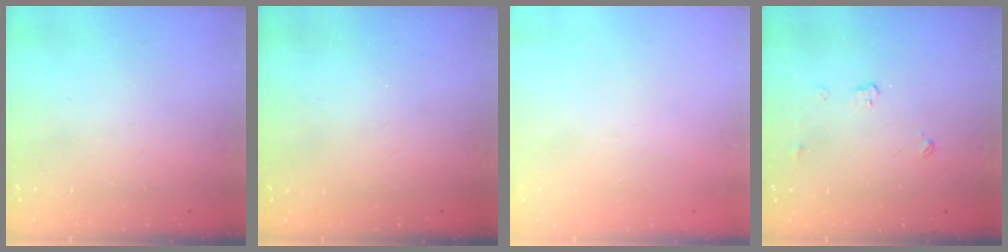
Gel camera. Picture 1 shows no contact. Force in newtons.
{"total": 0.0}
{"total": 0.0}
{"total": 5.0, "press": 4.9, "slide": 0.3}